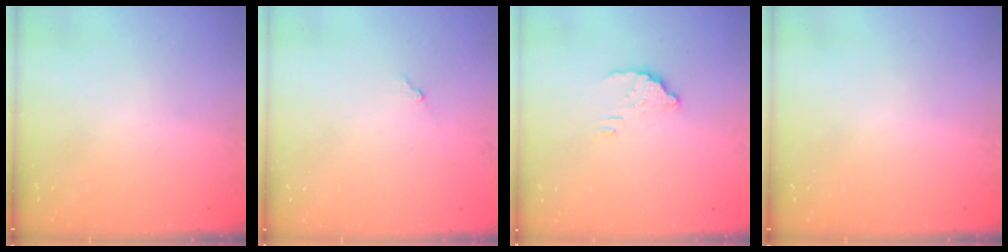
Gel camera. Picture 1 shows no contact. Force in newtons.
{"total": 5.4, "press": 5.4, "slide": 0.2}
{"total": 3.8, "press": 3.8, "slide": 0.2}
{"total": 0.0}